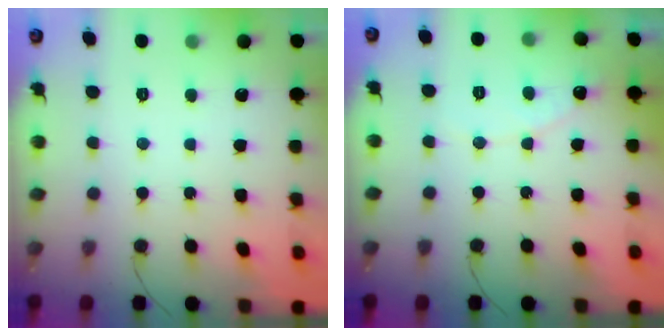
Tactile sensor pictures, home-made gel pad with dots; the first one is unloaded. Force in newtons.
{"total": 4.5, "press": 4.5, "slide": 0.4}